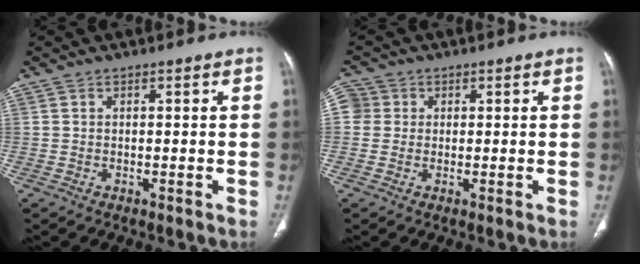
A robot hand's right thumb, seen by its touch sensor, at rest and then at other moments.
{"total": 3.7, "force": [0.7, 3.6, 0.6], "torque": [0.003, 0.007, 0.011]}